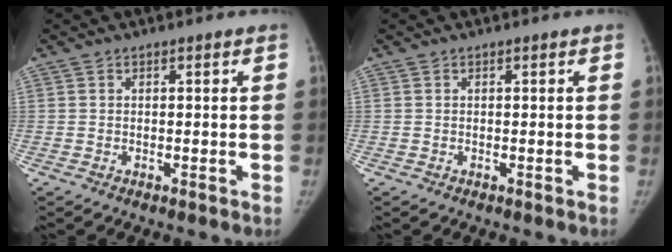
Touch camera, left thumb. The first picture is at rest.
{"total": 0.0}